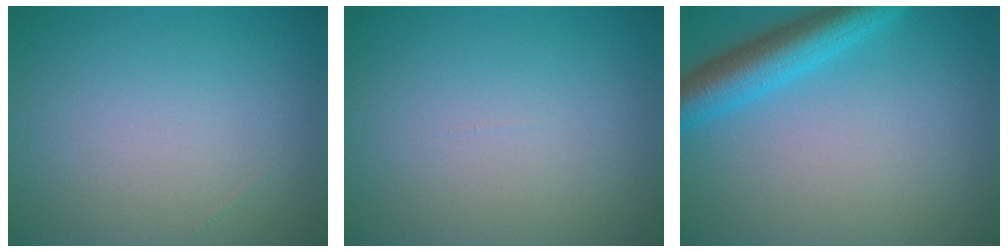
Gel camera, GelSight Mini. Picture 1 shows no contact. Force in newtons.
{"total": 0.0}
{"total": 5.3, "press": 5.3, "slide": 0.3}